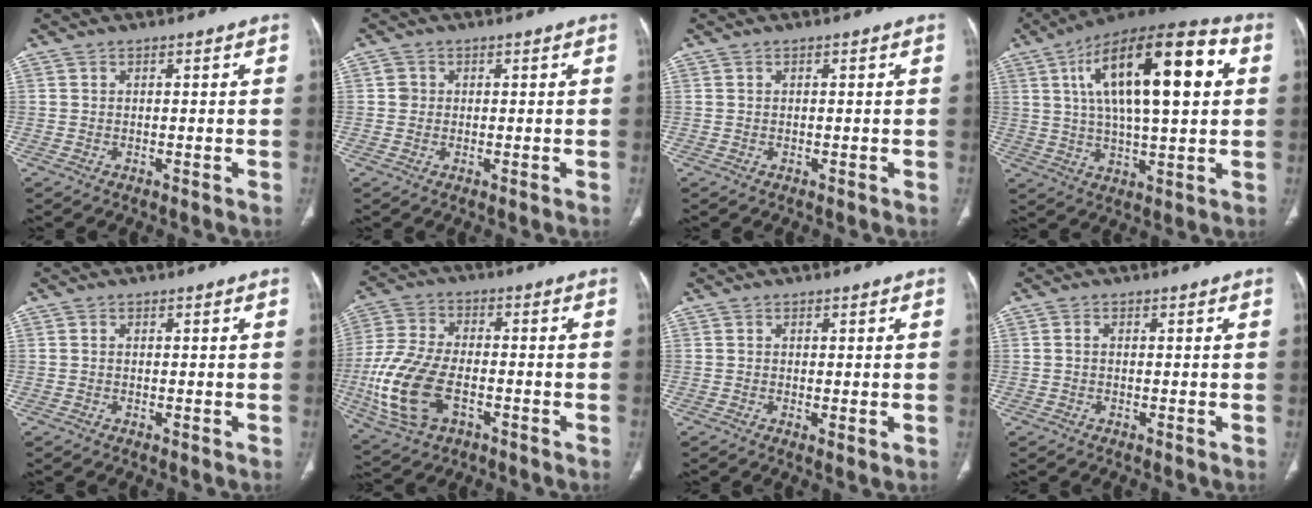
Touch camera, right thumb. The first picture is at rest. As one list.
[{"total": 1.5, "force": [0.2, 1.5, 0.3], "torque": [0.002, 0.003, 0.002]}, {"total": 0.0}, {"total": 23.7, "force": [6.1, 8.6, 21.2], "torque": [-0.342, 0.015, 0.089]}, {"total": 0.0}, {"total": 16.0, "force": [-4.3, 9.2, 12.4], "torque": [-0.273, 0.010, -0.079]}, {"total": 1.3, "force": [-0.2, 0.4, 1.2], "torque": [-0.025, -0.007, -0.003]}, {"total": 0.8, "force": [-0.1, 0.5, 0.5], "torque": [-0.009, 0.001, -0.005]}]